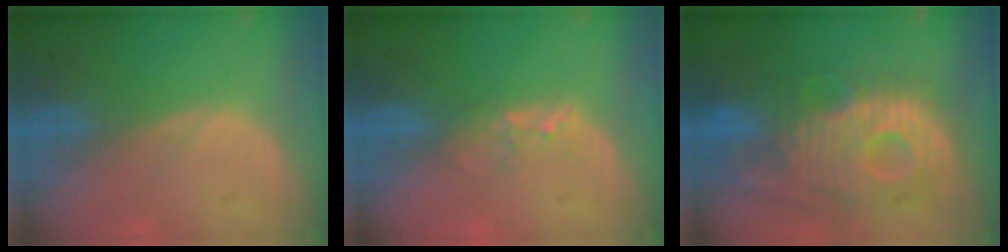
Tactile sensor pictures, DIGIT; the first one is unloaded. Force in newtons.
{"total": 2.0, "press": 1.9, "slide": 0.4}
{"total": 12.2, "press": 10.8, "slide": 5.7}